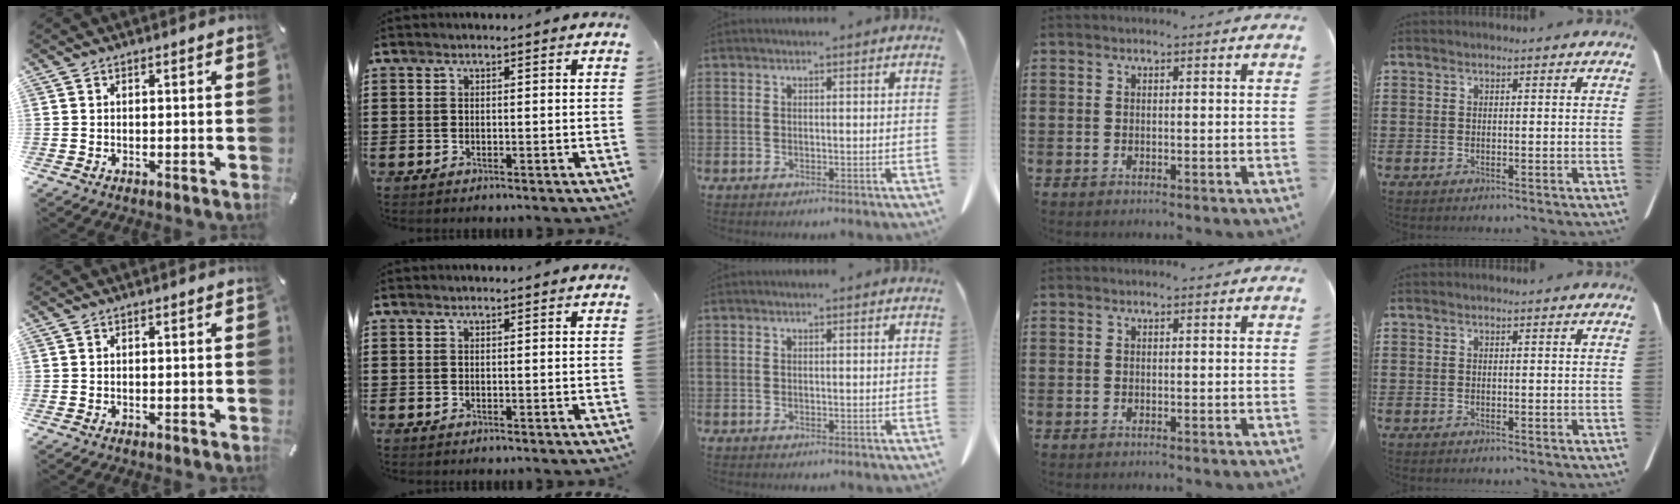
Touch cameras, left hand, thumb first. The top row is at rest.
{}